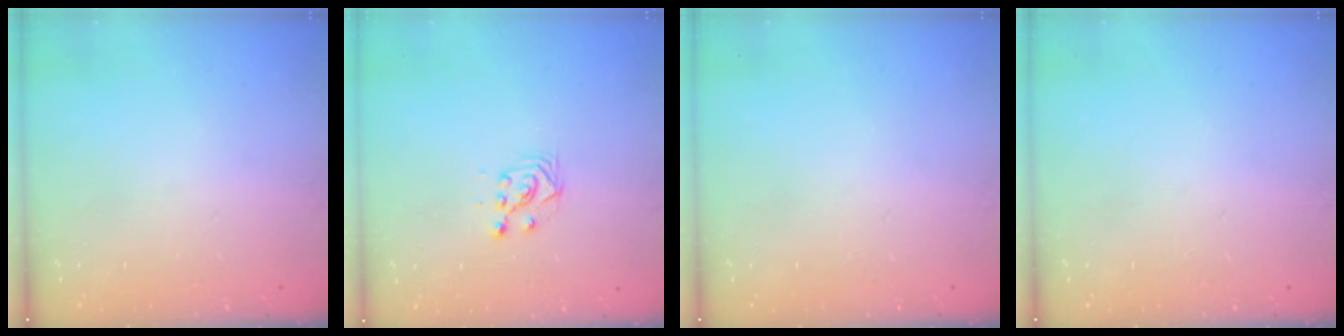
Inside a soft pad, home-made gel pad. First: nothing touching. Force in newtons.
{"total": 4.4, "press": 4.4, "slide": 0.7}
{"total": 0.0}
{"total": 0.0}